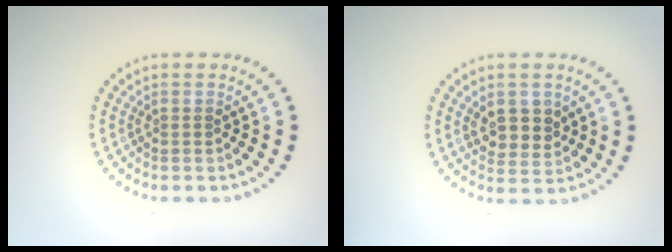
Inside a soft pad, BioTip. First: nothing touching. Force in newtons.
{"total": 3.0, "press": 2.8, "slide": 0.9}